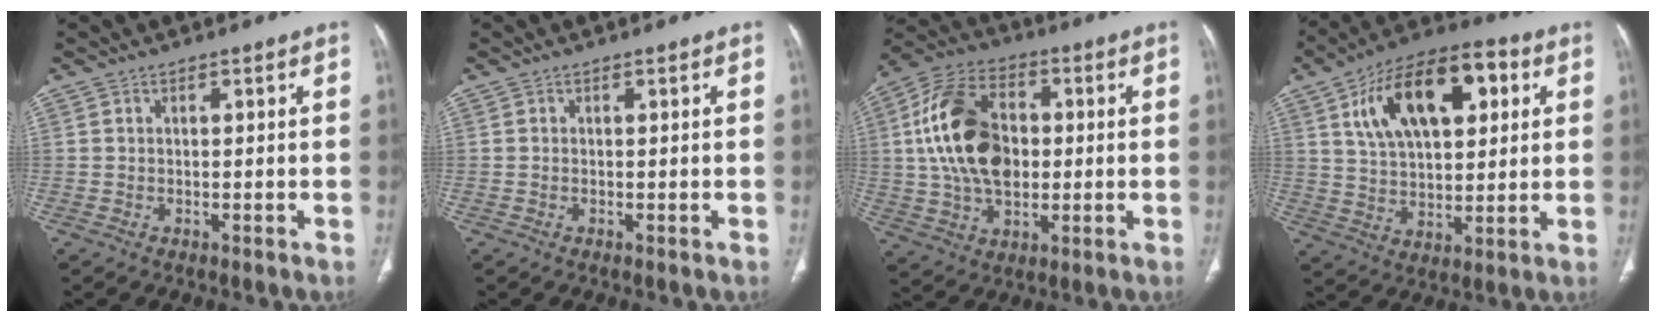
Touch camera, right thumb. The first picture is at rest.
{"total": 0.0}
{"total": 18.5, "force": [3.0, 10.4, 15.0], "torque": [-0.301, 0.002, 0.058]}
{"total": 19.9, "force": [6.8, 10.3, 15.6], "torque": [-0.227, 0.005, 0.110]}